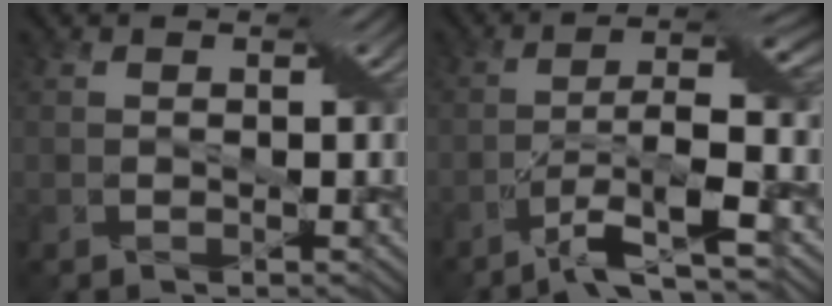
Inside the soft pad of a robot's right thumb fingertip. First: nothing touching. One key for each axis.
{"total": 9.5, "fx": -4.2, "fy": 1.7, "fz": 8.3, "tx": -0.145, "ty": 0.004, "tz": -0.079}